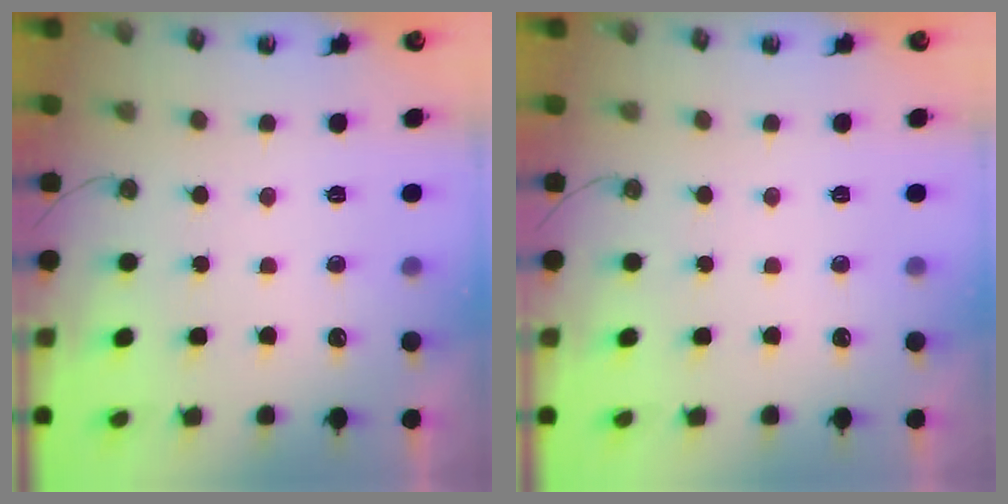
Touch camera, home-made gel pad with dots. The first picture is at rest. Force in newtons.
{"total": 0.0}